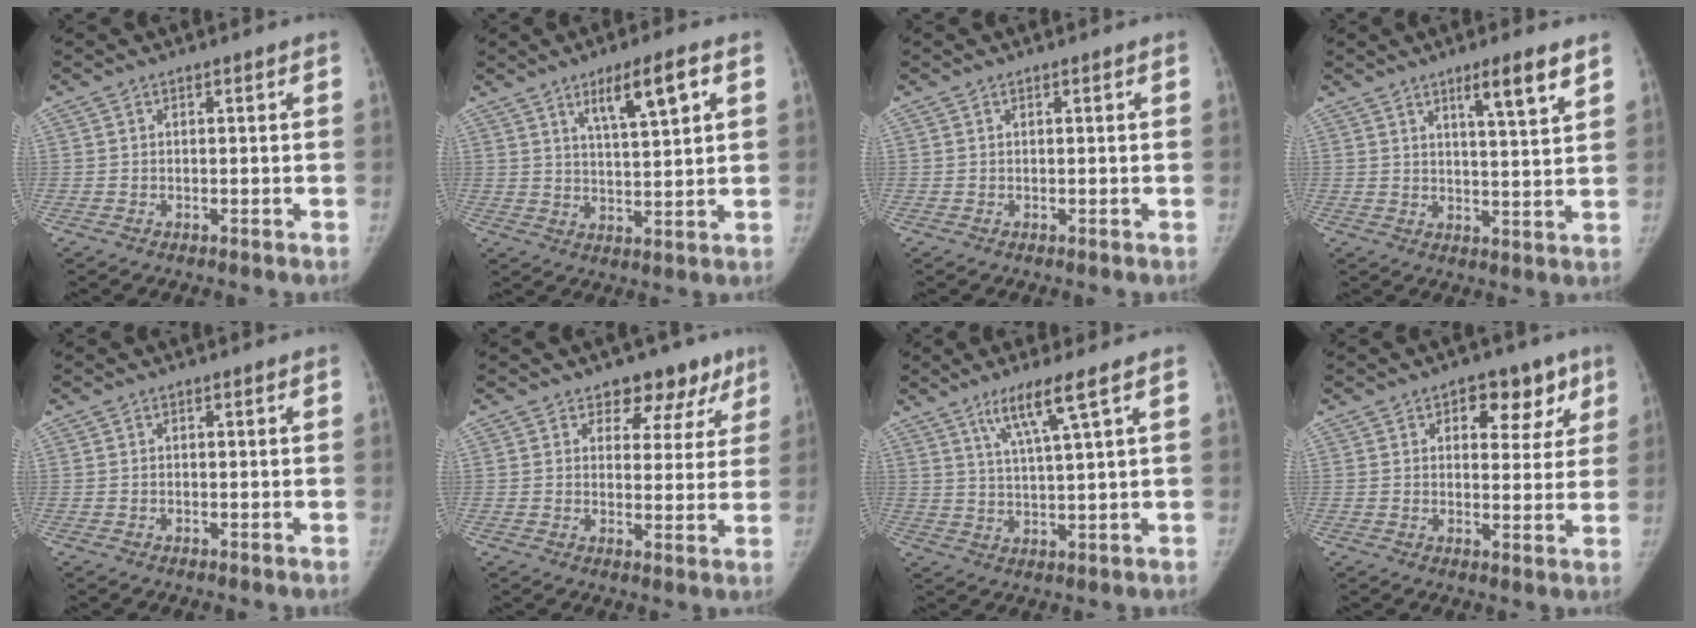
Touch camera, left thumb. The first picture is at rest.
{"total": 8.6, "force": [4.2, 1.6, 7.3], "torque": [-0.119, -0.018, 0.074]}
{"total": 0.0}
{"total": 7.2, "force": [4.5, 0.7, 5.6], "torque": [-0.083, -0.031, 0.071]}
{"total": 0.0}
{"total": 8.8, "force": [5.9, 5.8, 2.9], "torque": [0.015, -0.025, 0.065]}
{"total": 7.3, "force": [4.1, -0.4, 6.0], "torque": [-0.117, -0.022, 0.086]}
{"total": 9.1, "force": [4.5, 5.8, 5.3], "torque": [-0.016, -0.011, 0.052]}